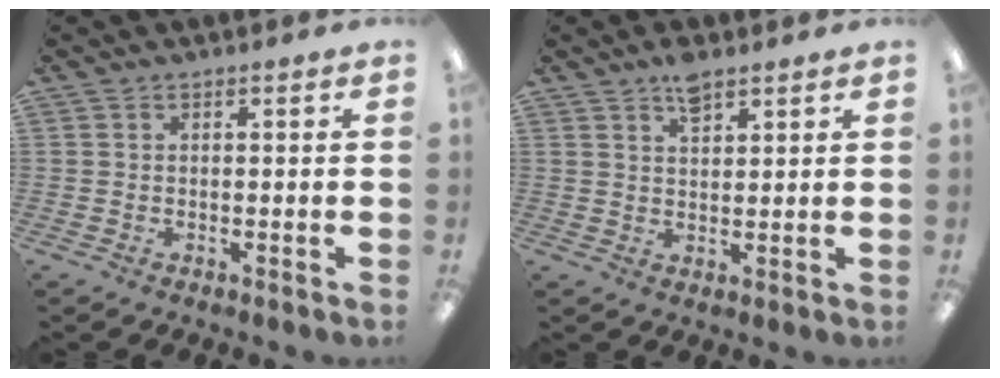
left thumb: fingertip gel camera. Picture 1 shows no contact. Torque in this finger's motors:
{"motor_torque": [0.58, 0.16, 0.83, -0.37, -0.01]}